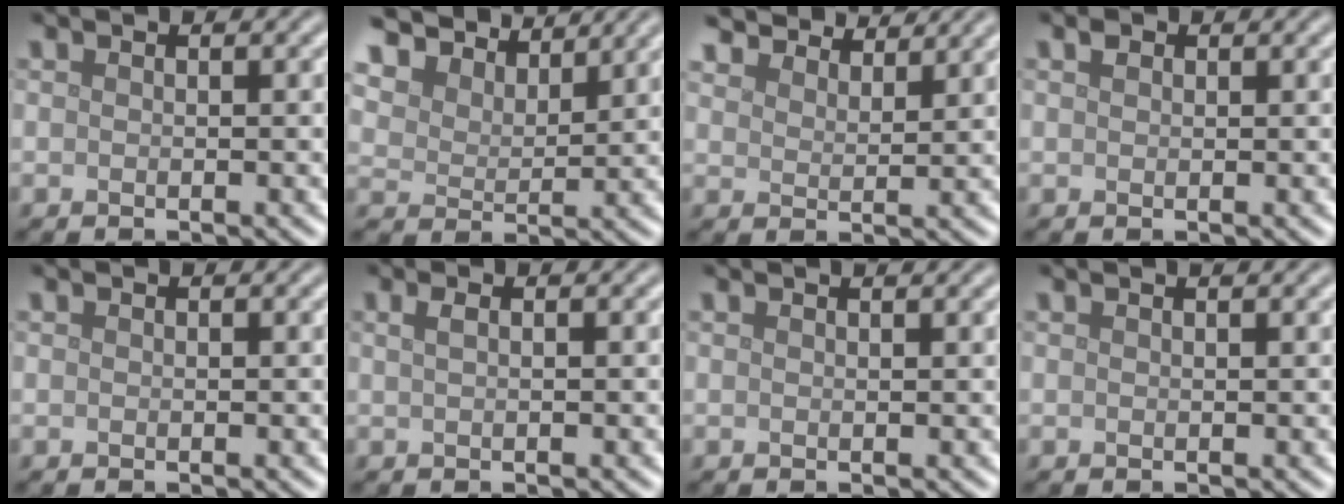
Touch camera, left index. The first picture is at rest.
{"total": 7.0, "force": [6.0, 2.8, 2.4], "torque": [-0.072, 0.006, 0.107]}
{"total": 6.0, "force": [5.7, 1.2, 1.3], "torque": [-0.040, 0.002, 0.100]}
{"total": 0.8, "force": [0.5, 0.5, 0.3], "torque": [-0.006, 0.001, 0.008]}
{"total": 0.0}
{"total": 1.1, "force": [0.5, 0.5, 0.9], "torque": [-0.015, 0.001, 0.006]}
{"total": 1.4, "force": [1.2, 0.4, 0.6], "torque": [-0.006, 0.001, 0.005]}
{"total": 1.0, "force": [0.8, 0.3, 0.5], "torque": [-0.004, -0.001, 0.004]}